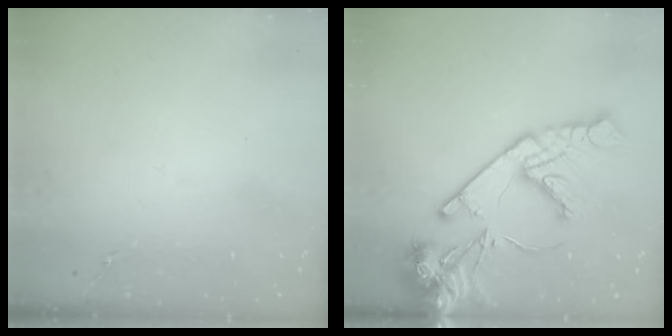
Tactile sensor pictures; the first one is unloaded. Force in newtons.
{"total": 20.6, "press": 20.5, "slide": 2.7}